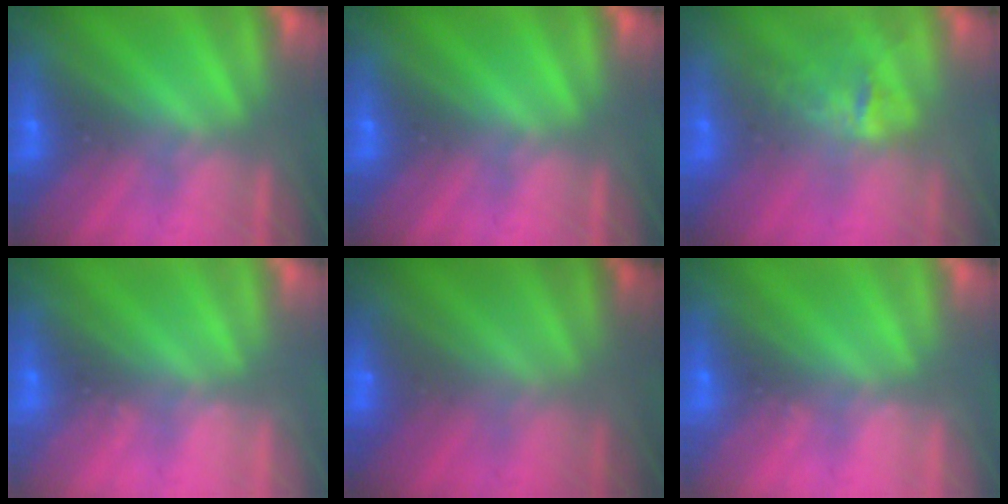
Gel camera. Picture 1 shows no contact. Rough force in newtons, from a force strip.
{"total": 0.0}
{"total": 2.8}
{"total": 2.4}
{"total": 2.3}
{"total": 2.4}